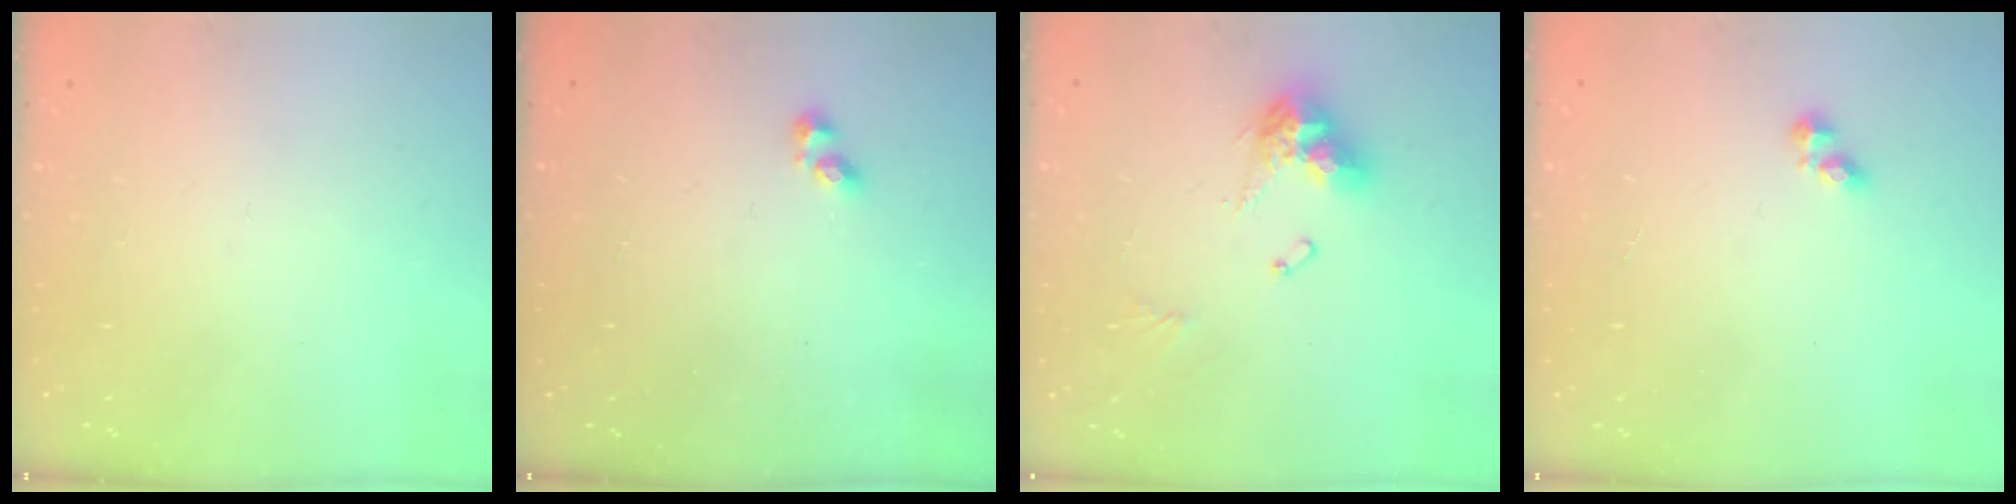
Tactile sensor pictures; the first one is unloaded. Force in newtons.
{"total": 1.9, "press": 1.9, "slide": 0.3}
{"total": 11.0, "press": 10.9, "slide": 1.3}
{"total": 2.1, "press": 2.1, "slide": 0.3}